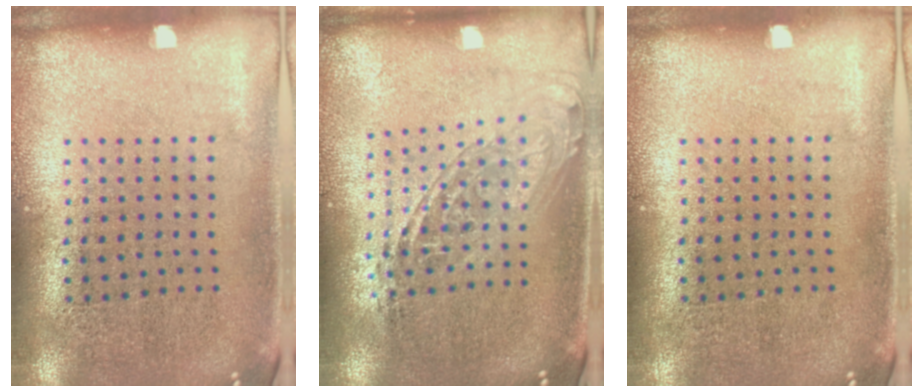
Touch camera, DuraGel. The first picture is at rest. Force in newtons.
{"total": 1.6, "press": 1.3, "slide": 1.0}
{"total": 0.0}